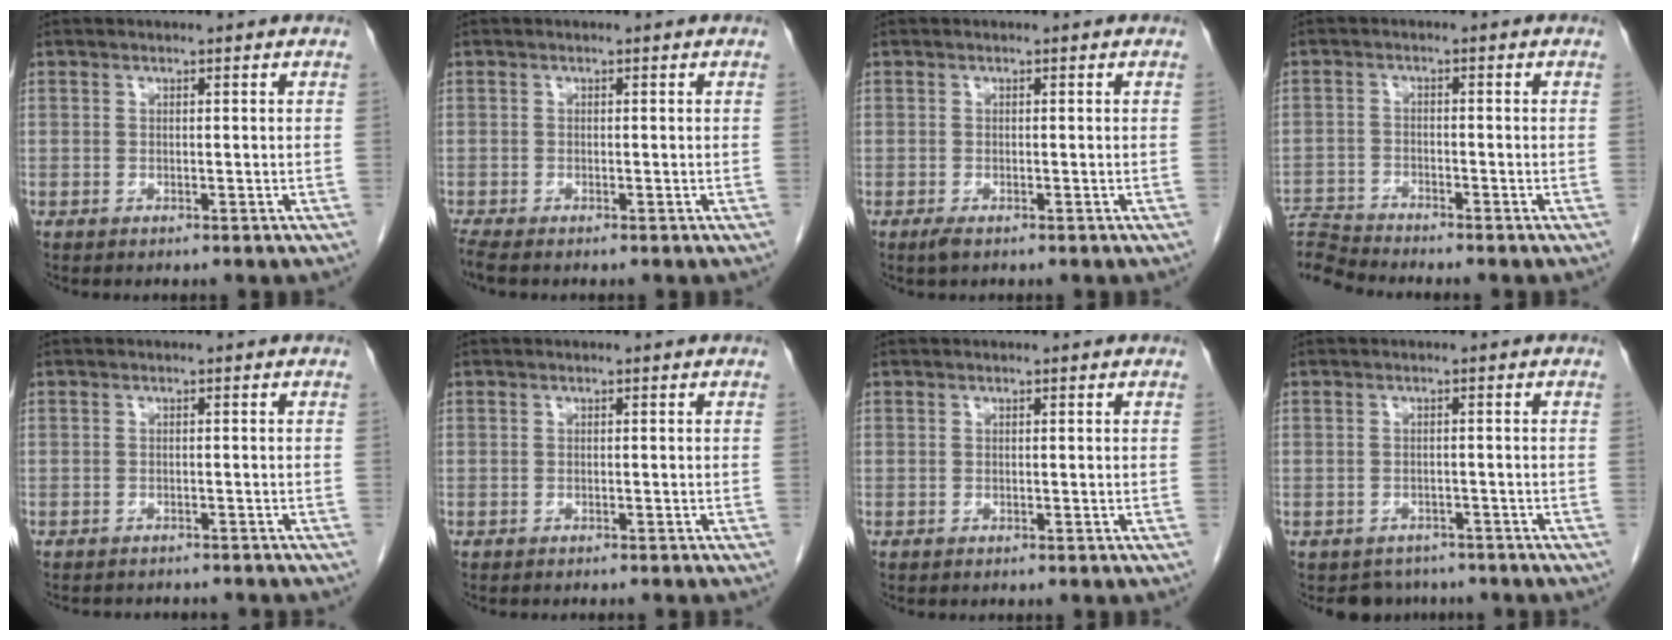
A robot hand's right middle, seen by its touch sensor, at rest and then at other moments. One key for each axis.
{"total": 1.4, "fx": -1.3, "fy": -0.1, "fz": 0.6, "tx": -0.023, "ty": -0.008, "tz": -0.026}
{"total": 1.2, "fx": -0.7, "fy": 0.3, "fz": 0.9, "tx": -0.019, "ty": -0.003, "tz": -0.012}
{"total": 5.7, "fx": -5.5, "fy": -1.5, "fz": -0.3, "tx": -0.004, "ty": 0.000, "tz": -0.106}
{"total": 5.6, "fx": -5.2, "fy": 1.5, "fz": 1.5, "tx": -0.018, "ty": -0.002, "tz": -0.063}
{"total": 2.9, "fx": -2.7, "fy": 0.2, "fz": 1.2, "tx": -0.017, "ty": -0.003, "tz": -0.034}
{"total": 0.0}
{"total": 3.8, "fx": -3.3, "fy": 2.0, "fz": -0.3, "tx": 0.003, "ty": 0.006, "tz": -0.046}